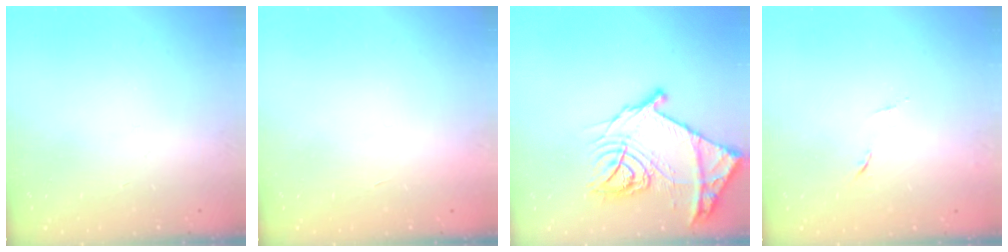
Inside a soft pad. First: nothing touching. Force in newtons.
{"total": 1.7, "press": 1.7, "slide": 0.1}
{"total": 22.2, "press": 22.1, "slide": 2.4}
{"total": 5.4, "press": 5.3, "slide": 0.7}